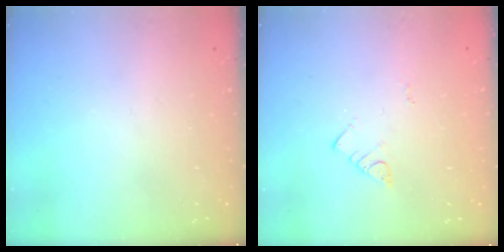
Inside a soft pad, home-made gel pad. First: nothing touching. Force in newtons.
{"total": 2.7, "press": 2.7, "slide": 0.6}